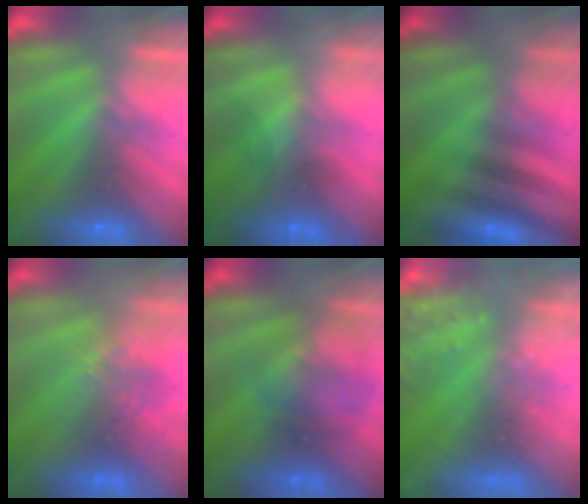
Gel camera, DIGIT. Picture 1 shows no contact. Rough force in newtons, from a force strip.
{"total": 1.6}
{"total": 3.0}
{"total": 2.9}
{"total": 2.3}
{"total": 7.0}